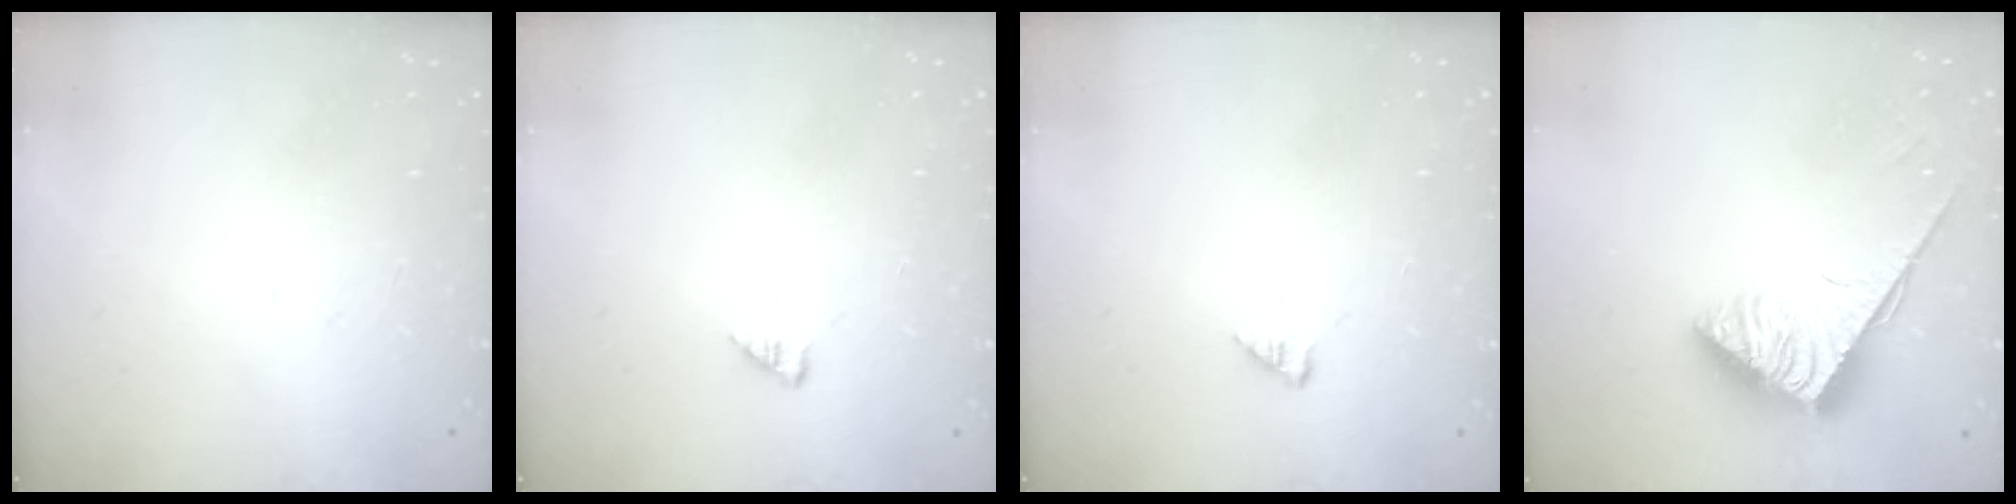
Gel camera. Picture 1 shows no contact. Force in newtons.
{"total": 1.0, "press": 1.0, "slide": 0.2}
{"total": 1.0, "press": 1.0, "slide": 0.2}
{"total": 3.7, "press": 3.6, "slide": 0.5}